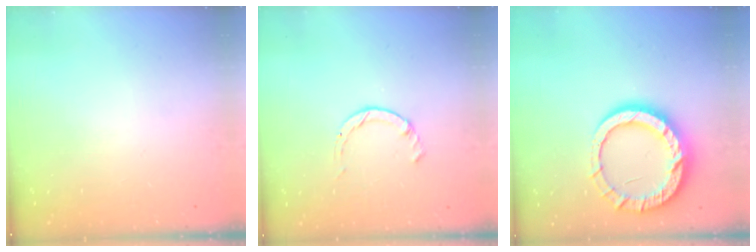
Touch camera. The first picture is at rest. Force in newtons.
{"total": 1.4, "press": 1.4, "slide": 0.2}
{"total": 15.1, "press": 15.0, "slide": 1.1}